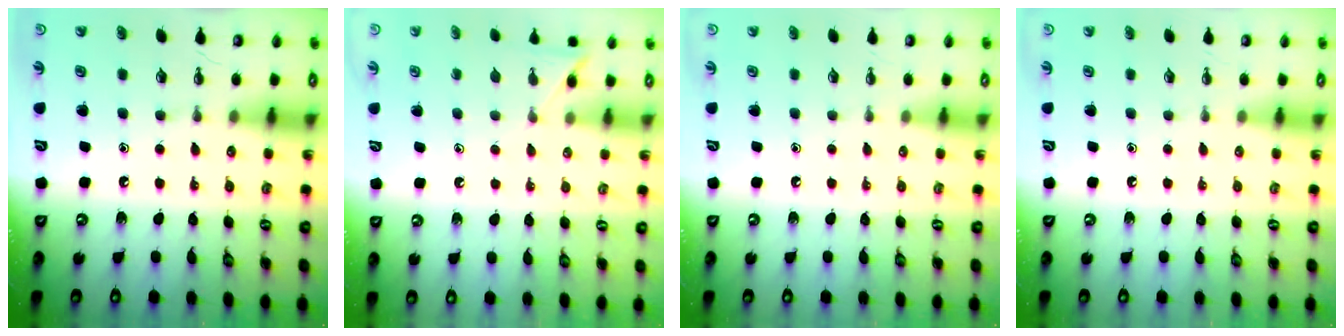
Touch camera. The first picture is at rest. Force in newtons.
{"total": 5.5, "press": 5.5, "slide": 0.5}
{"total": 0.0}
{"total": 0.0}